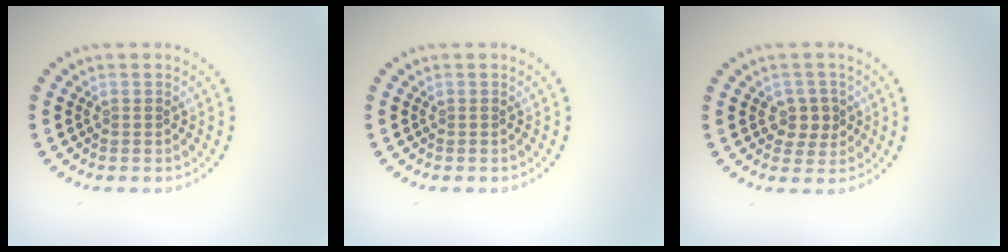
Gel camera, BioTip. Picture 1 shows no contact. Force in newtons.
{"total": 0.0}
{"total": 2.2, "press": 2.1, "slide": 0.6}